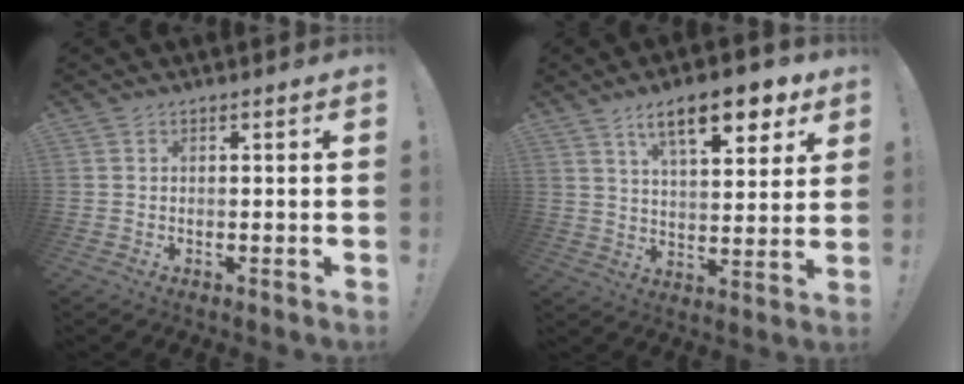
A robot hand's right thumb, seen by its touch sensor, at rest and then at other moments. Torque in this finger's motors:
{"motor_torque": [0.11, 0.26, 0.43, 0.35, 0.33]}